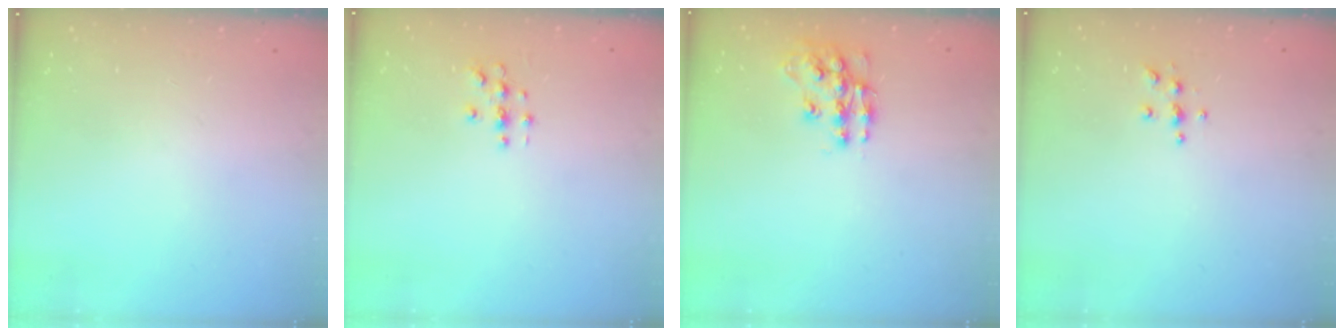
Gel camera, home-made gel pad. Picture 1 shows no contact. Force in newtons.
{"total": 2.8, "press": 2.8, "slide": 0.3}
{"total": 11.9, "press": 11.9, "slide": 0.9}
{"total": 4.6, "press": 4.6, "slide": 0.5}